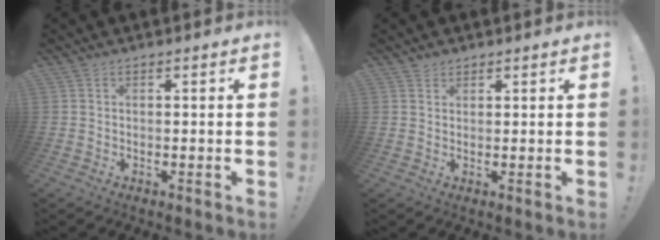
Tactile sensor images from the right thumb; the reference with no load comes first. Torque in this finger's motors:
{"motor_torque": [0.00, 0.00, 0.03, -0.03, 0.00]}